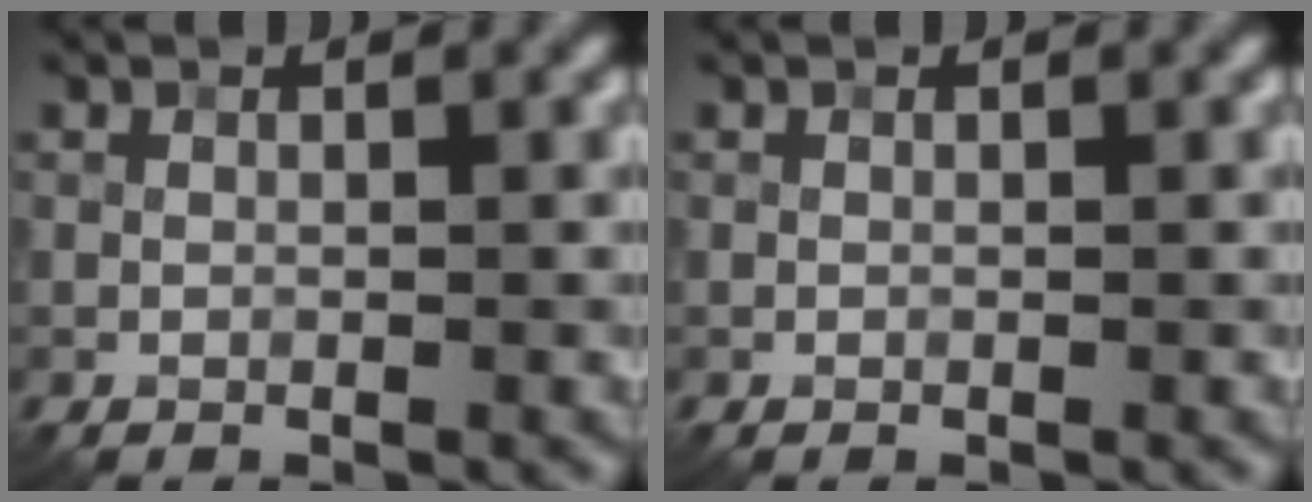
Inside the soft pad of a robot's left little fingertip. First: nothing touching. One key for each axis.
{"total": 0.0}